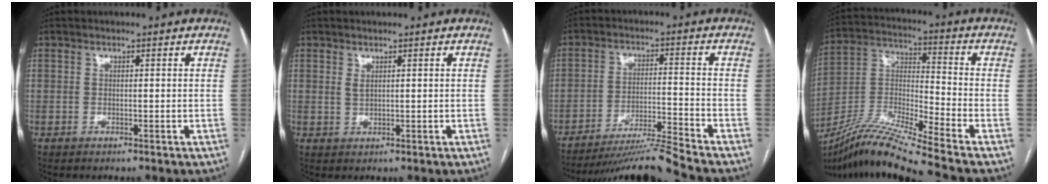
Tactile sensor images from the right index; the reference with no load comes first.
{"total": 1.0, "force": [0.6, 0.4, 0.7], "torque": [-0.015, -0.002, 0.015]}
{"total": 10.1, "force": [-9.2, -3.8, 2.0], "torque": [-0.027, -0.004, -0.162]}
{"total": 15.6, "force": [-13.1, -2.2, 8.1], "torque": [-0.160, -0.004, -0.244]}